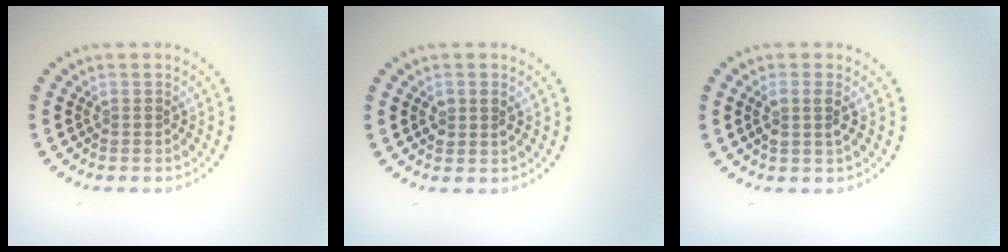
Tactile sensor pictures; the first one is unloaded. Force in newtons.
{"total": 1.4, "press": 1.4, "slide": 0.2}
{"total": 1.7, "press": 1.5, "slide": 0.8}